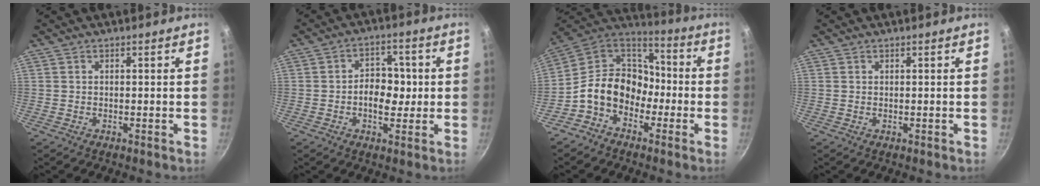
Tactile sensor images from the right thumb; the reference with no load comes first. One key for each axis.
{"total": 7.5, "fx": -0.5, "fy": 5.2, "fz": 5.4, "tx": -0.049, "ty": 0.014, "tz": -0.013}
{"total": 14.1, "fx": -4.7, "fy": 10.9, "fz": 7.6, "tx": -0.110, "ty": 0.077, "tz": -0.101}
{"total": 0.0}